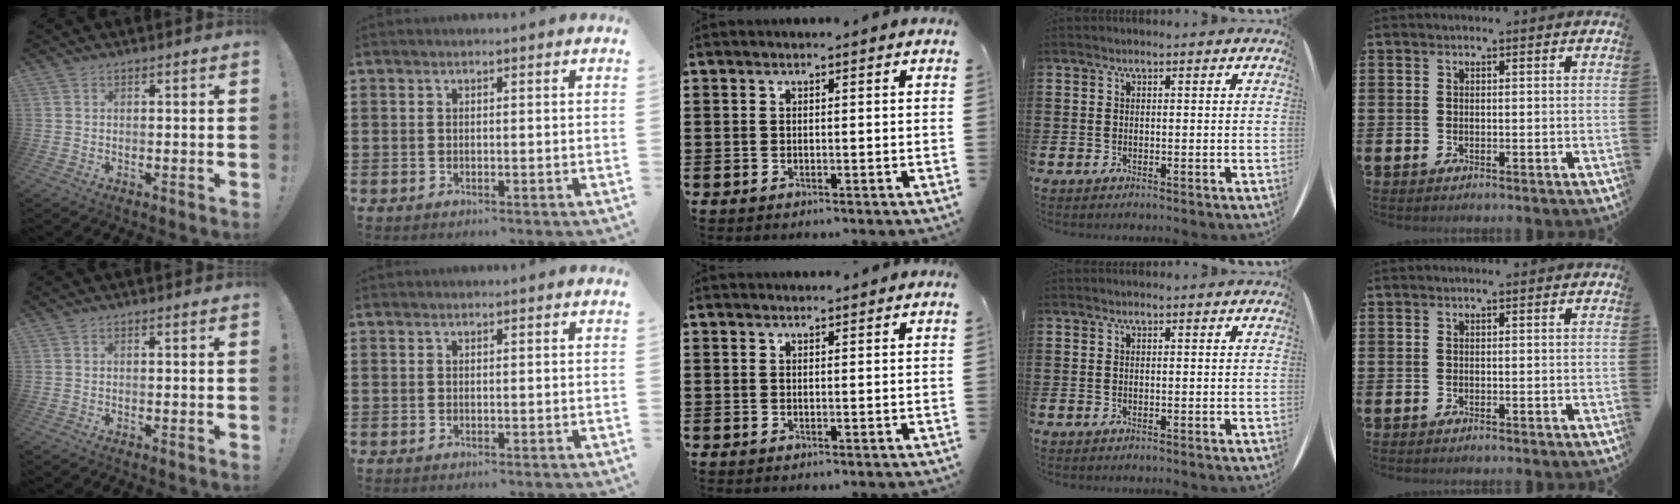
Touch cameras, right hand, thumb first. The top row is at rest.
{"middle": {"total": 1.0, "force": [1.0, 0.1, 0.0], "torque": [0.005, -0.003, 0.017]}}